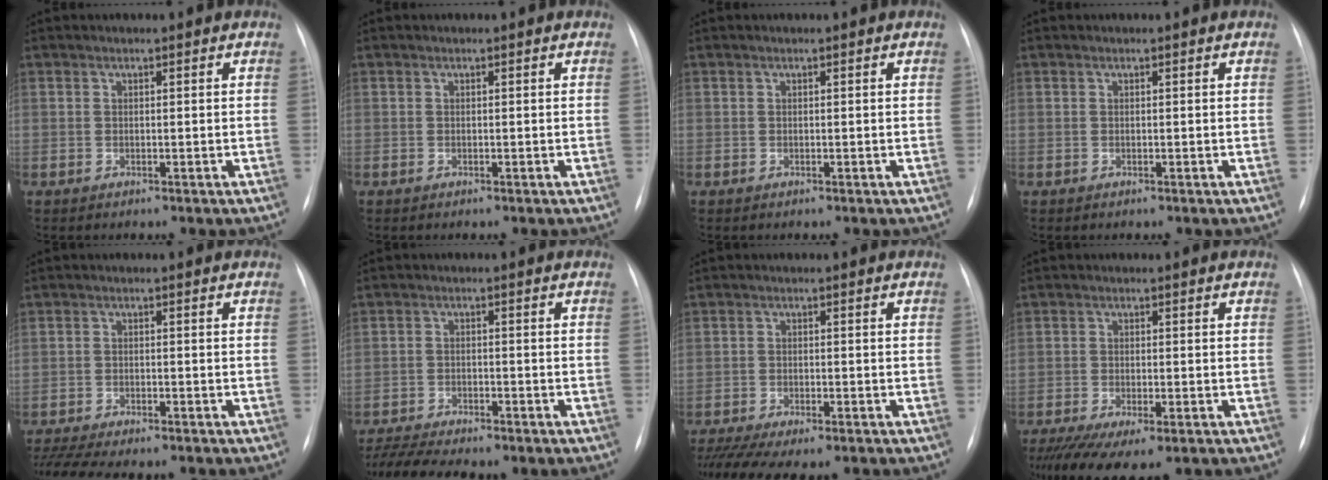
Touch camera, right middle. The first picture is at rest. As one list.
[{"total": 0.0}, {"total": 0.0}, {"total": 0.0}, {"total": 12.4, "force": [-10.8, 2.5, 5.6], "torque": [-0.098, -0.003, -0.152]}, {"total": 9.2, "force": [-8.0, 1.6, 4.2], "torque": [-0.068, -0.003, -0.122]}, {"total": 12.5, "force": [-10.1, 3.2, 6.4], "torque": [-0.116, -0.012, -0.146]}, {"total": 11.1, "force": [-7.7, 3.3, 7.2], "torque": [-0.122, -0.019, -0.116]}]